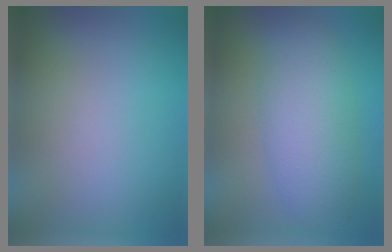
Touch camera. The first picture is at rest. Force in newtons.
{"total": 5.5, "press": 5.5, "slide": 0.1}